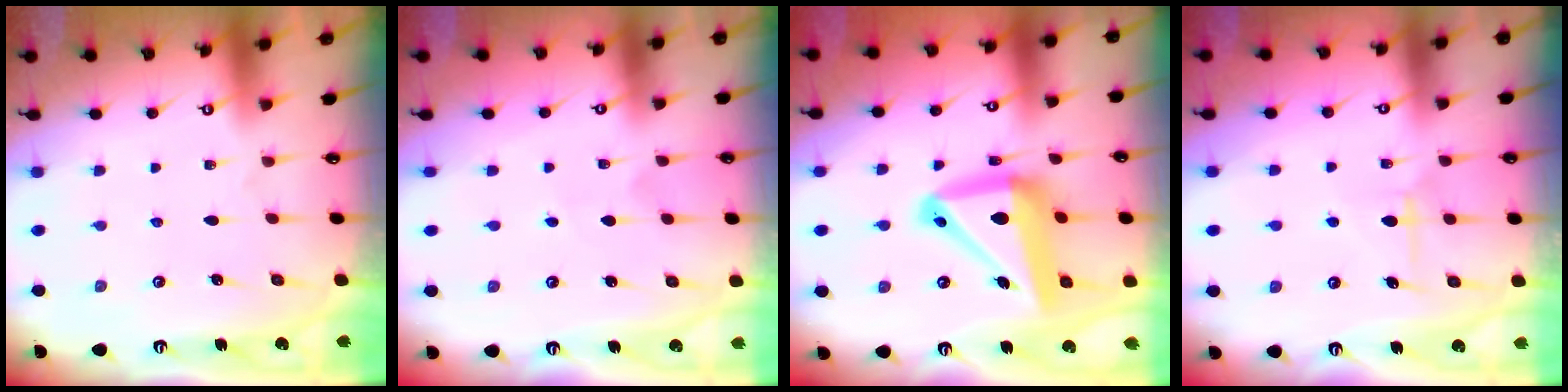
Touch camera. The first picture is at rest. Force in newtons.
{"total": 3.4, "press": 3.4, "slide": 0.3}
{"total": 18.0, "press": 17.8, "slide": 2.3}
{"total": 6.7, "press": 6.7, "slide": 0.6}